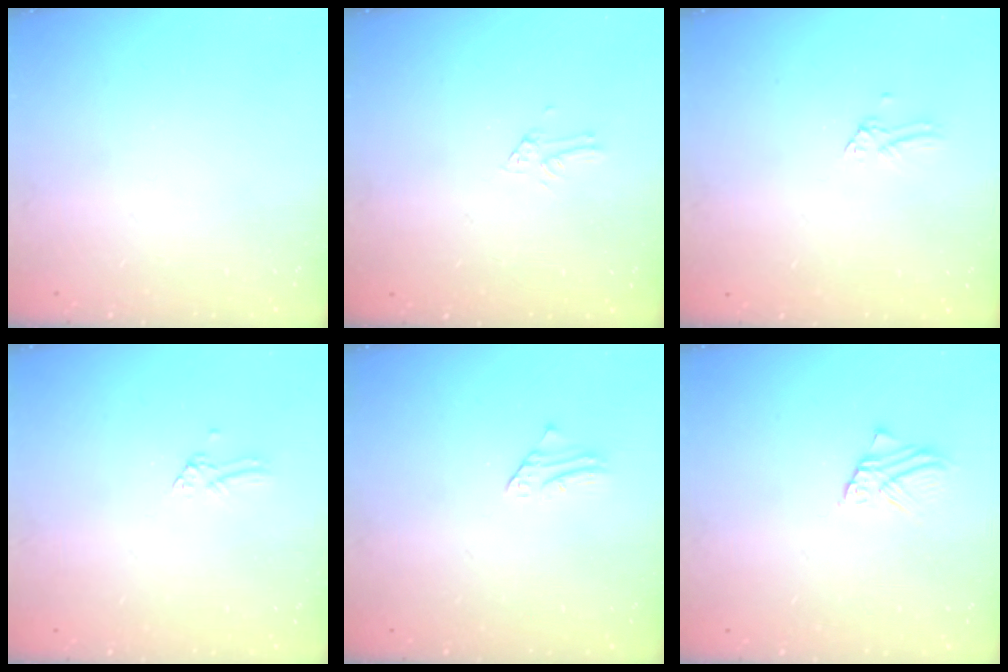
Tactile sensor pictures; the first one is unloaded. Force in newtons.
{"total": 2.1, "press": 2.1, "slide": 0.2}
{"total": 0.0}
{"total": 0.0}
{"total": 1.8, "press": 1.8, "slide": 0.2}
{"total": 2.2, "press": 2.2, "slide": 0.0}